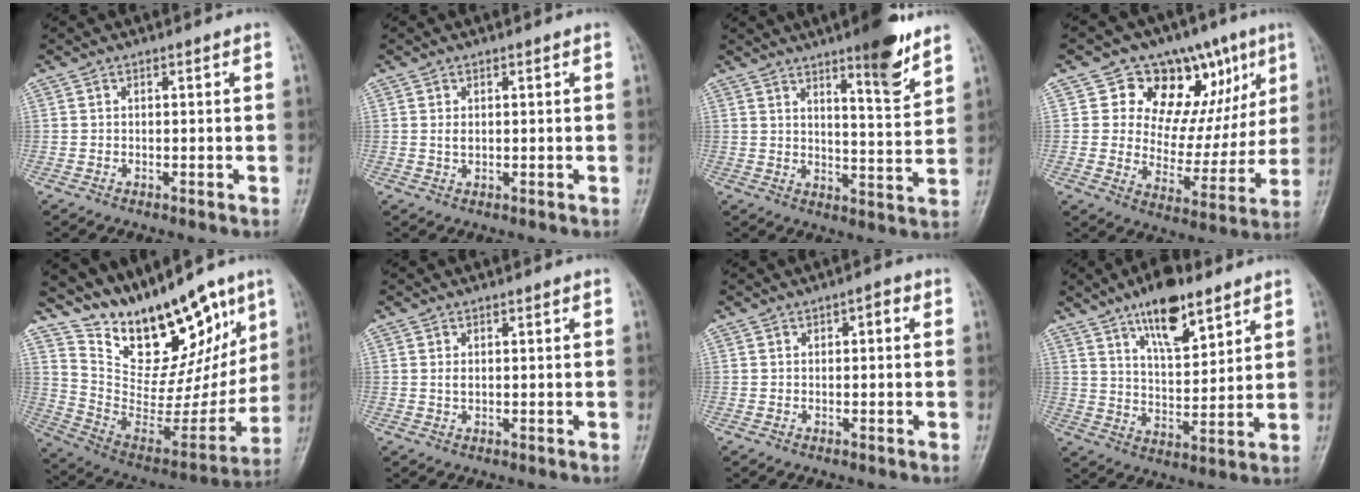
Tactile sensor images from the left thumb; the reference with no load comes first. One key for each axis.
{"total": 1.4, "fx": 0.5, "fy": 0.9, "fz": 1.0, "tx": -0.017, "ty": -0.002, "tz": 0.012}
{"total": 10.5, "fx": 7.2, "fy": 1.8, "fz": 7.5, "tx": -0.095, "ty": -0.052, "tz": 0.107}
{"total": 18.9, "fx": 9.0, "fy": 12.3, "fz": 11.1, "tx": -0.080, "ty": -0.026, "tz": 0.140}
{"total": 23.8, "fx": 16.8, "fy": 11.0, "fz": 12.9, "tx": -0.142, "ty": -0.088, "tz": 0.291}
{"total": 1.2, "fx": 0.4, "fy": 0.8, "fz": 0.9, "tx": -0.016, "ty": -0.001, "tz": 0.011}
{"total": 1.8, "fx": 0.5, "fy": 1.0, "fz": 1.4, "tx": -0.010, "ty": 0.004, "tz": 0.004}
{"total": 12.9, "fx": 8.1, "fy": 5.0, "fz": 8.6, "tx": -0.116, "ty": -0.047, "tz": 0.138}